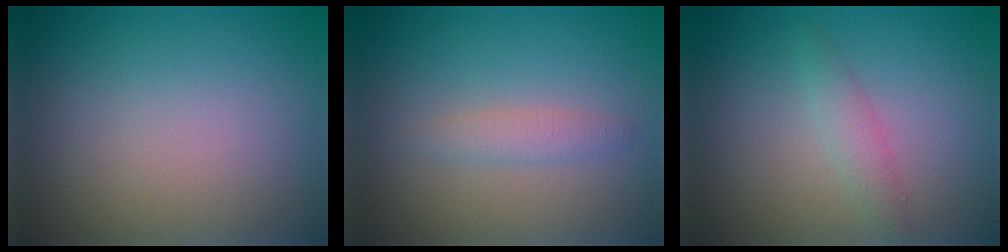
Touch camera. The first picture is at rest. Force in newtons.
{"total": 1.5, "press": 1.5, "slide": 0.0}
{"total": 1.6, "press": 1.6, "slide": 0.0}